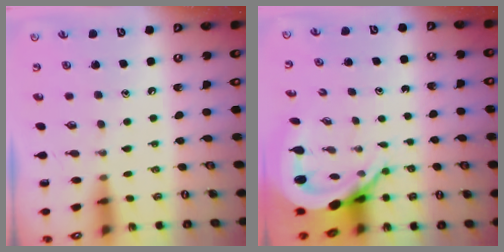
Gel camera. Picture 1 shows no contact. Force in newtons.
{"total": 7.1, "press": 7.0, "slide": 1.1}